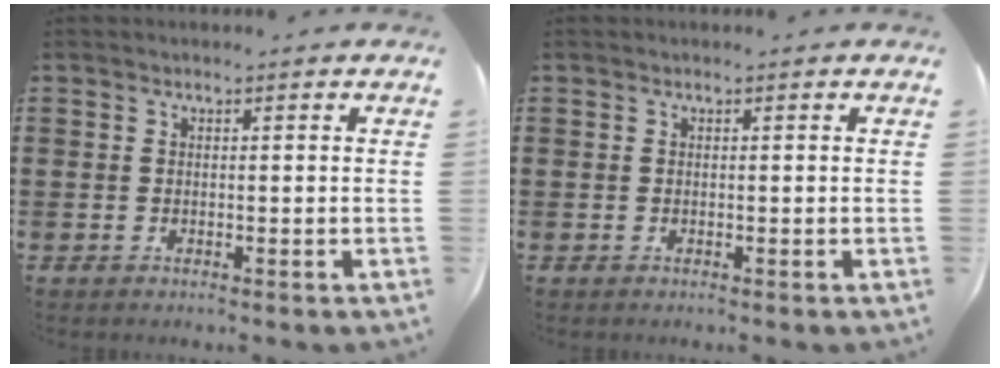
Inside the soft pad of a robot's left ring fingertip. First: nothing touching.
{"total": 0.0}